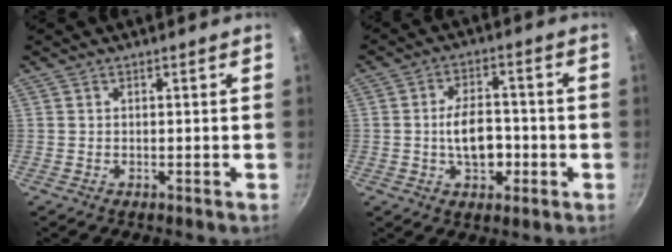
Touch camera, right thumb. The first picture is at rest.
{"total": 10.2, "force": [-1.4, 5.6, 8.4], "torque": [-0.130, 0.019, -0.026]}